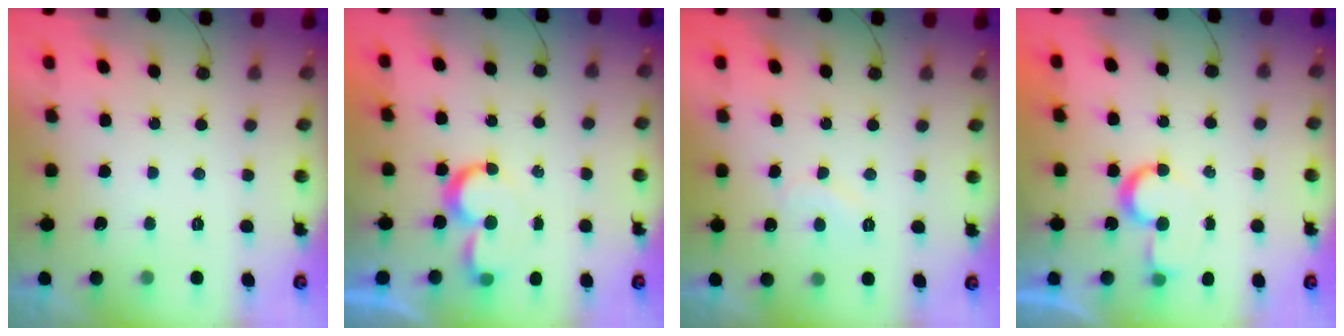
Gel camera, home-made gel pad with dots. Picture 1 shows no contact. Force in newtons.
{"total": 6.5, "press": 6.5, "slide": 0.5}
{"total": 6.4, "press": 6.3, "slide": 0.6}
{"total": 5.7, "press": 5.7, "slide": 0.4}